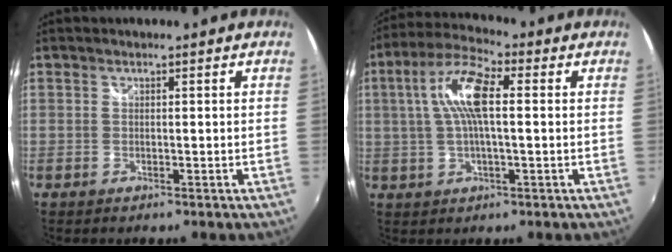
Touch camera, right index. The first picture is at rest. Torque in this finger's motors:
{"motor_torque": [0.72, -0.32, 0.77, 0.21]}